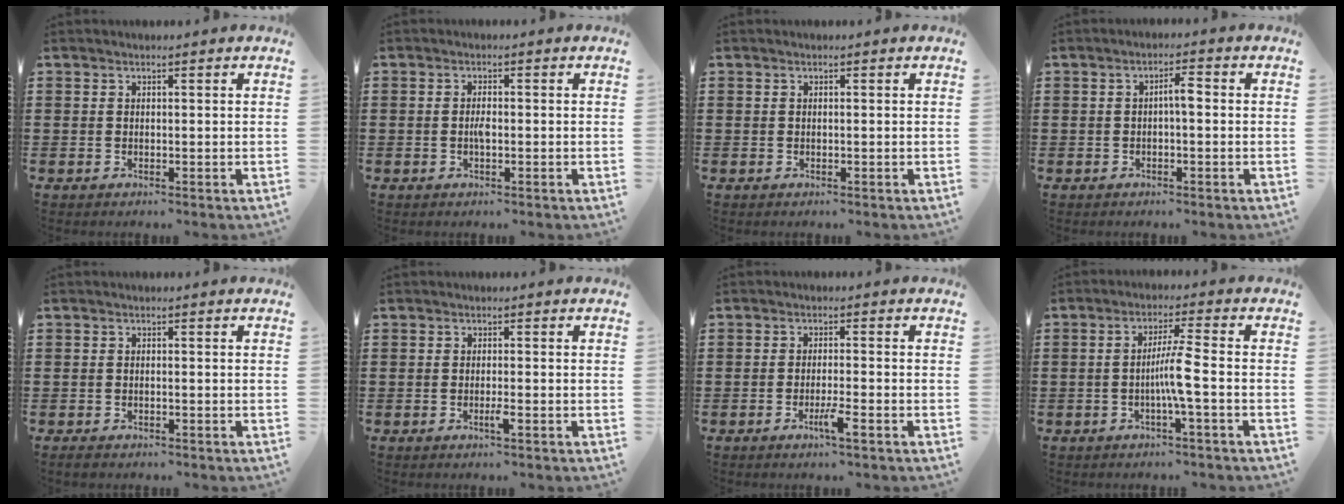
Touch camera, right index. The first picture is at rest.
{"total": 1.8, "force": [-0.4, 0.5, 1.7], "torque": [-0.033, 0.001, -0.007]}
{"total": 0.0}
{"total": 2.5, "force": [-0.2, 0.6, 2.5], "torque": [-0.047, 0.006, -0.006]}
{"total": 0.7, "force": [-0.6, 0.2, 0.4], "torque": [-0.009, -0.005, -0.011]}
{"total": 1.5, "force": [-0.8, 0.1, 1.3], "torque": [-0.030, -0.005, -0.015]}
{"total": 3.3, "force": [-1.8, 0.0, 2.7], "torque": [-0.050, -0.009, -0.033]}
{"total": 4.9, "force": [-1.3, -0.5, 4.7], "torque": [-0.085, -0.006, -0.029]}